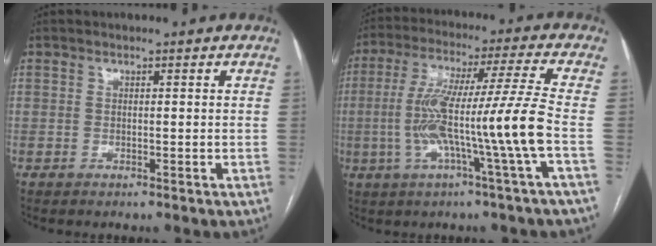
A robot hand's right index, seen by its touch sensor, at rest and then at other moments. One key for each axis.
{"total": 14.2, "fx": -3.2, "fy": -2.0, "fz": 13.7, "tx": -0.255, "ty": 0.009, "tz": -0.062}